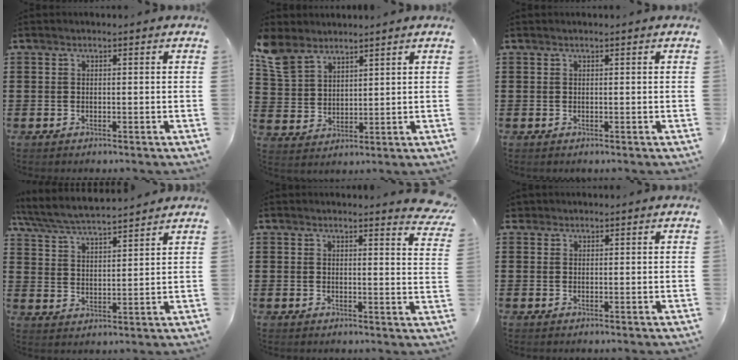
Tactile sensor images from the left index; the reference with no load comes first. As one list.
[{"total": 6.2, "force": [5.1, 3.0, 1.8], "torque": [-0.060, -0.003, 0.098]}, {"total": 0.0}, {"total": 5.8, "force": [5.5, 0.2, 1.9], "torque": [-0.059, -0.028, 0.096]}, {"total": 3.3, "force": [3.0, -0.4, 1.2], "torque": [-0.019, -0.018, 0.052]}, {"total": 1.0, "force": [0.8, 0.6, 0.1], "torque": [-0.005, 0.005, 0.015]}]